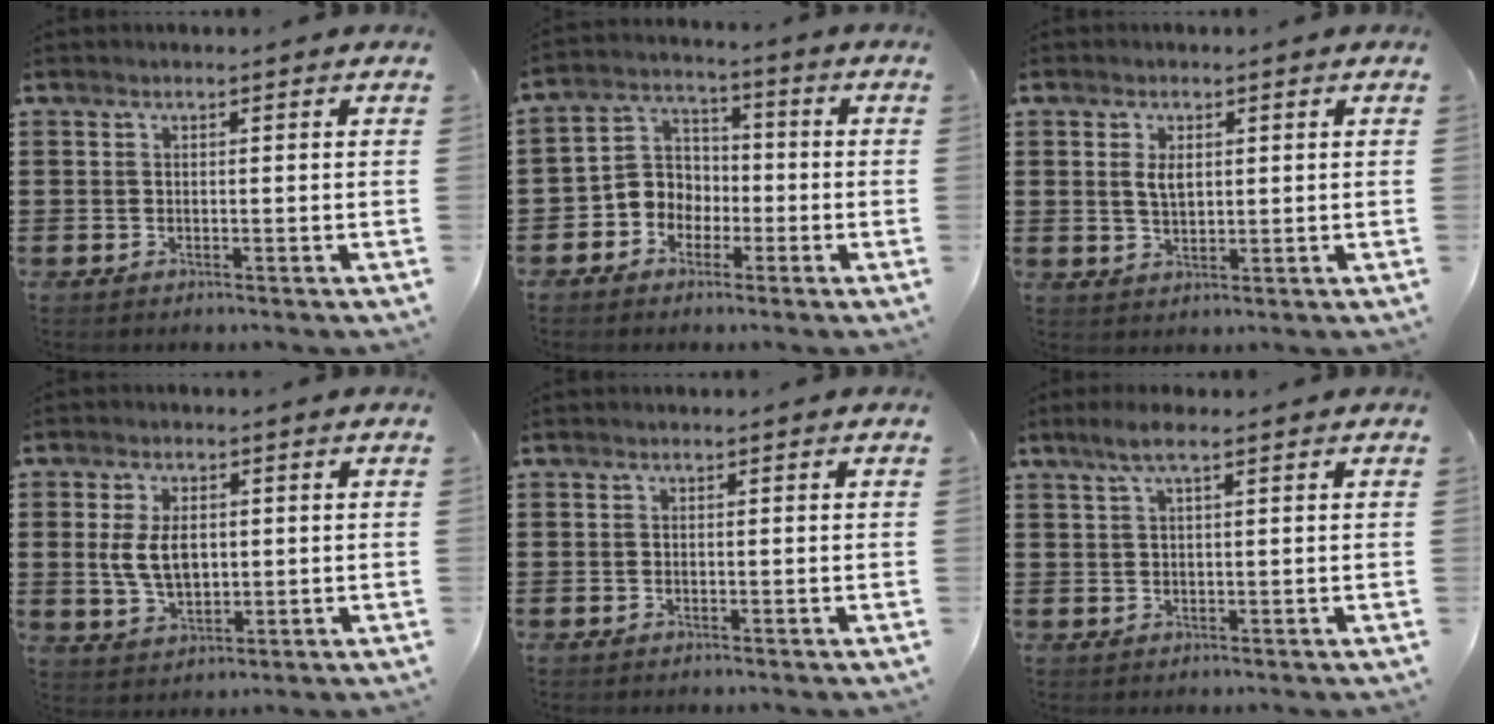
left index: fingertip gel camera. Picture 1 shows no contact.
{"total": 5.6, "force": [-2.0, 5.1, 1.4], "torque": [-0.057, 0.005, -0.047]}
{"total": 3.0, "force": [0.8, 1.6, 2.4], "torque": [-0.051, 0.007, 0.014]}
{"total": 6.1, "force": [0.8, 3.7, 4.8], "torque": [-0.106, 0.005, 0.008]}
{"total": 0.0}
{"total": 3.5, "force": [1.9, 0.6, 2.9], "torque": [-0.058, 0.004, 0.033]}